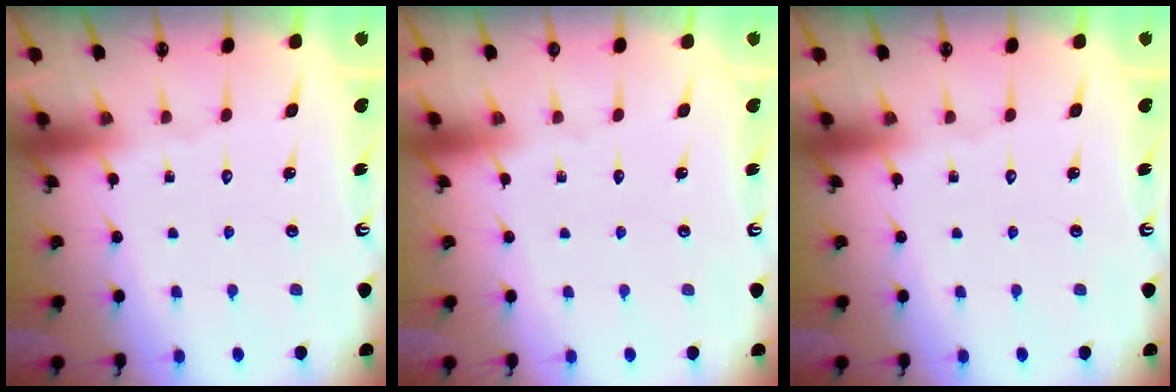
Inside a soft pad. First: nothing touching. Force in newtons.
{"total": 0.0}
{"total": 0.0}